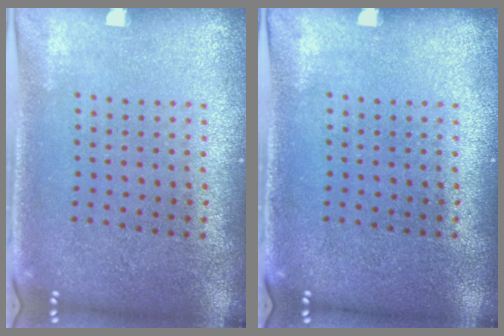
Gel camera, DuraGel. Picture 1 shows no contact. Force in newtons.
{"total": 0.0}